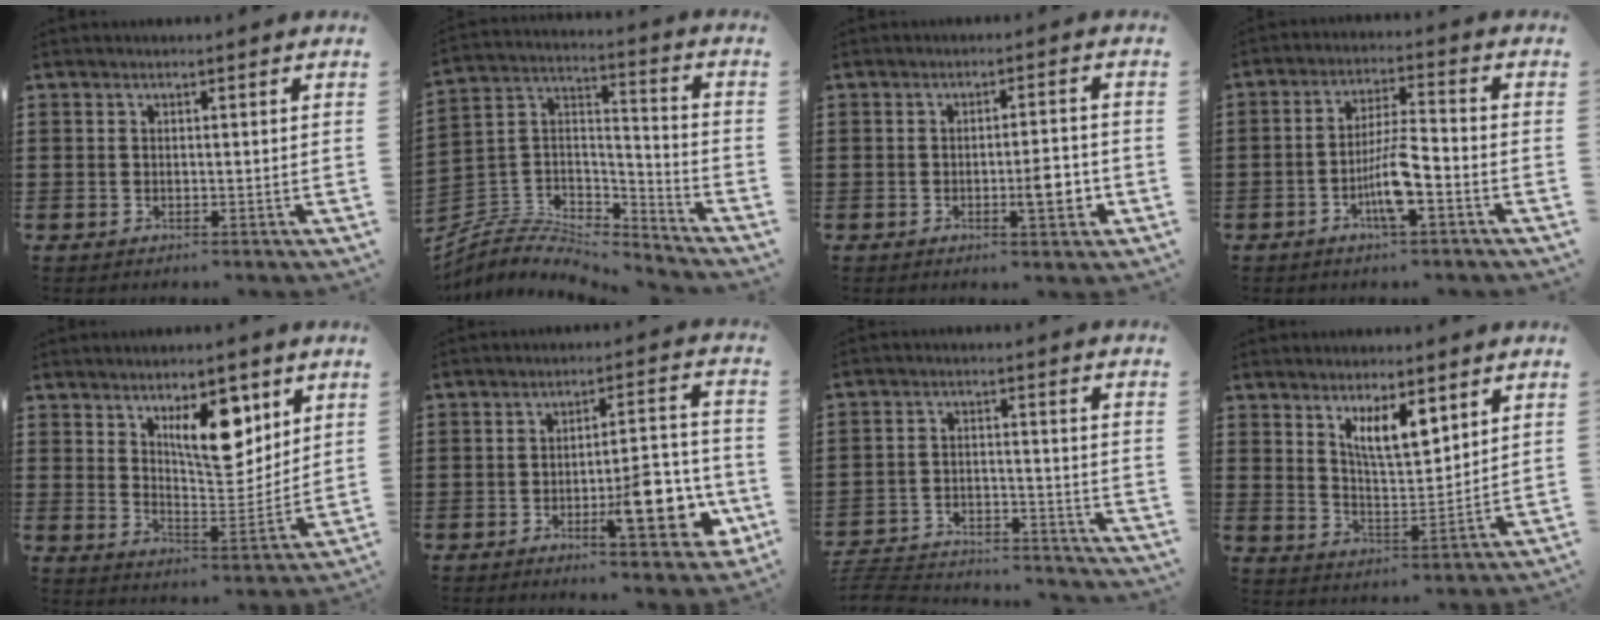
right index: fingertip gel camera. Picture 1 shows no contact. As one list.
[{"total": 5.8, "force": [-5.3, 1.9, 1.3], "torque": [-0.044, -0.003, -0.111]}, {"total": 5.5, "force": [-1.5, 1.3, 5.1], "torque": [-0.065, -0.002, -0.028]}, {"total": 7.0, "force": [-2.9, 1.3, 6.2], "torque": [-0.128, -0.007, -0.059]}, {"total": 10.3, "force": [5.6, 4.6, 7.3], "torque": [-0.109, -0.017, 0.092]}, {"total": 11.2, "force": [-4.2, 3.6, 9.8], "torque": [-0.132, 0.003, -0.067]}, {"total": 5.1, "force": [-4.9, 0.5, 1.0], "torque": [-0.032, -0.002, -0.104]}, {"total": 7.2, "force": [4.3, 2.5, 5.2], "torque": [-0.097, -0.009, 0.073]}]